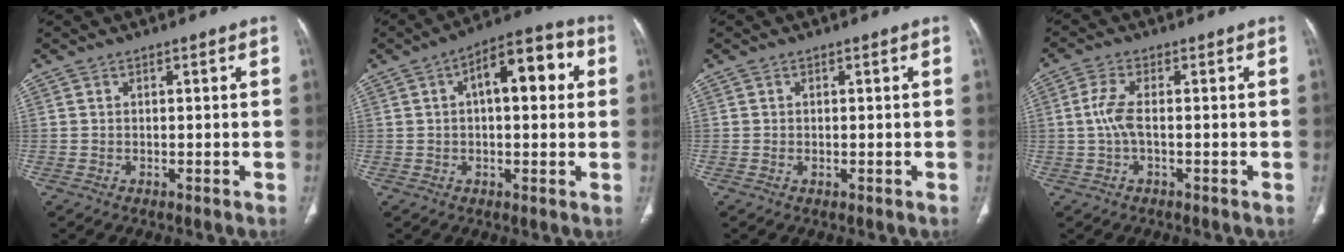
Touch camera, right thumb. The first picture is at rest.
{"total": 12.5, "force": [2.8, 5.7, 10.8], "torque": [-0.132, 0.027, 0.035]}
{"total": 0.5, "force": [-0.1, 0.3, 0.4], "torque": [-0.011, 0.001, 0.000]}
{"total": 4.3, "force": [-0.1, 1.5, 4.0], "torque": [-0.105, 0.005, -0.007]}